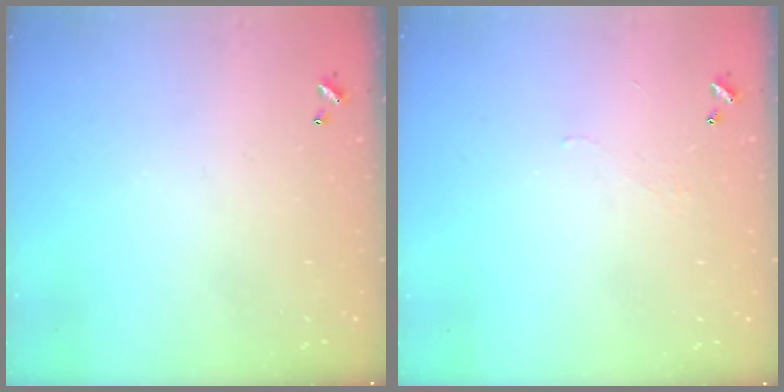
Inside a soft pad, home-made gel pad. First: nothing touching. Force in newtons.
{"total": 2.3, "press": 2.2, "slide": 0.5}